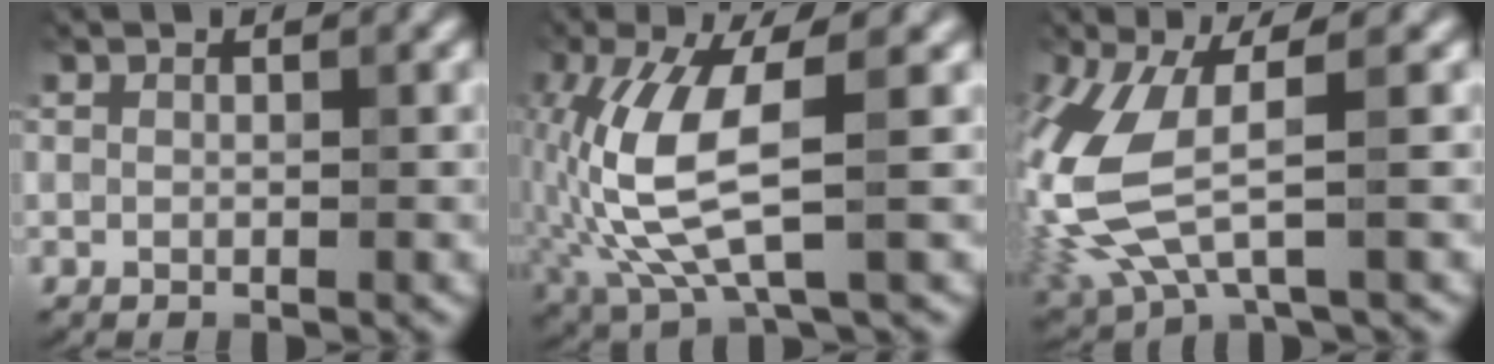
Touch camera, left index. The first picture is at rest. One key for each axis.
{"total": 8.2, "fx": -1.0, "fy": 2.3, "fz": 7.8, "tx": -0.187, "ty": -0.002, "tz": -0.005}
{"total": 7.5, "fx": -0.4, "fy": 2.7, "fz": 7.0, "tx": -0.196, "ty": -0.016, "tz": 0.001}